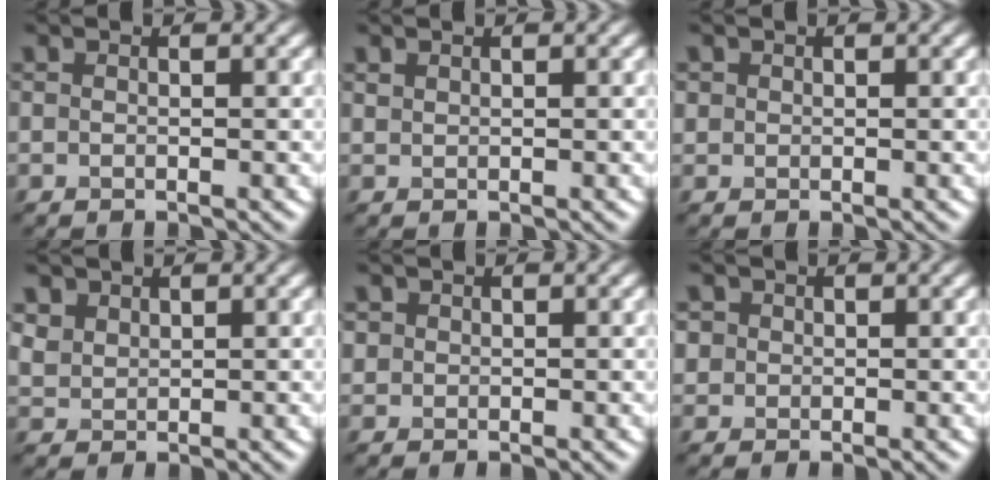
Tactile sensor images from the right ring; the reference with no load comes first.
{"total": 1.3, "force": [0.0, -0.8, -1.0], "torque": [-0.003, 0.000, 0.023]}
{"total": 1.1, "force": [-0.1, -0.5, -1.0], "torque": [0.000, 0.000, 0.019]}
{"total": 1.3, "force": [0.9, 0.3, -1.0], "torque": [-0.013, -0.001, 0.048]}
{"total": 1.0, "force": [0.0, -0.2, -1.0], "torque": [0.000, 0.002, 0.019]}
{"total": 1.0, "force": [0.4, 0.6, -0.7], "torque": [-0.010, 0.008, 0.020]}